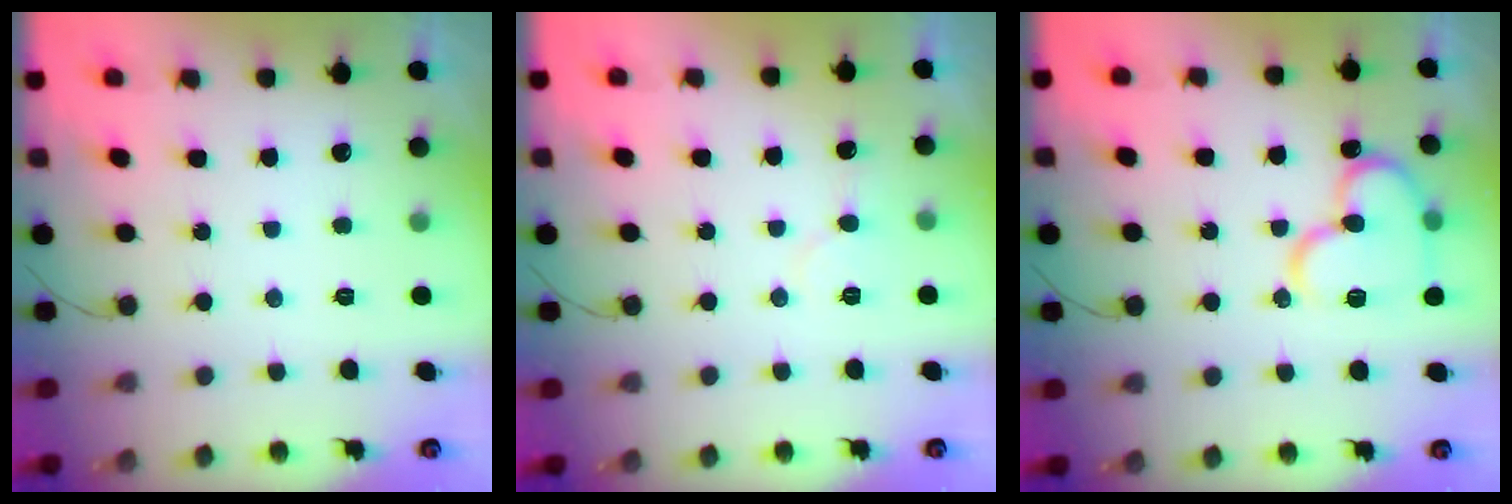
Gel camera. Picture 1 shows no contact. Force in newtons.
{"total": 5.1, "press": 5.0, "slide": 0.5}
{"total": 14.9, "press": 14.8, "slide": 1.7}